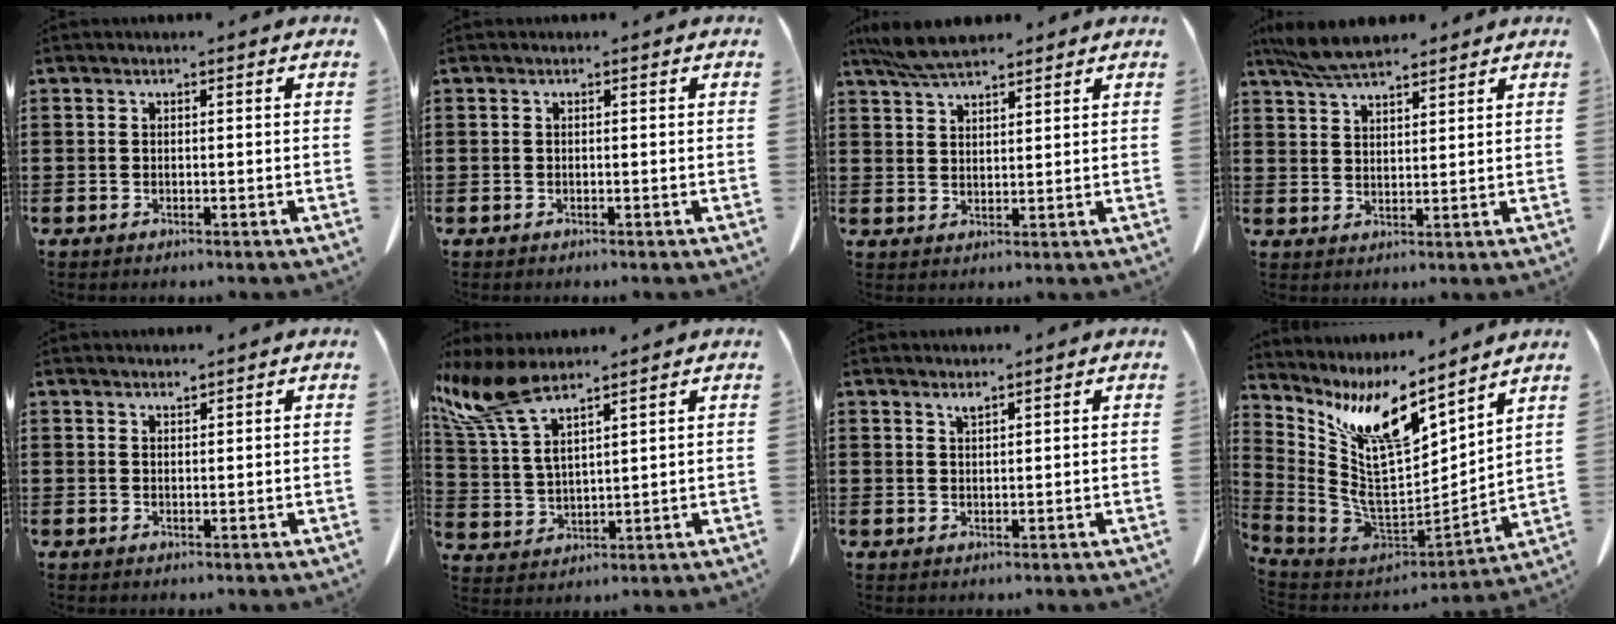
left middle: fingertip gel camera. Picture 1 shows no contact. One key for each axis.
{"total": 0.0}
{"total": 5.3, "fx": 4.6, "fy": 1.1, "fz": 2.5, "tx": -0.061, "ty": -0.009, "tz": 0.086}
{"total": 5.7, "fx": 4.9, "fy": 1.2, "fz": 2.6, "tx": -0.065, "ty": -0.011, "tz": 0.092}
{"total": 1.1, "fx": 1.1, "fy": 0.0, "fz": 0.2, "tx": -0.006, "ty": -0.003, "tz": 0.022}
{"total": 9.6, "fx": 6.8, "fy": 2.8, "fz": 6.2, "tx": -0.161, "ty": -0.027, "tz": 0.121}
{"total": 1.4, "fx": 1.3, "fy": 0.0, "fz": 0.6, "tx": -0.014, "ty": -0.004, "tz": 0.026}
{"total": 12.7, "fx": 7.6, "fy": 4.3, "fz": 9.2, "tx": -0.209, "ty": -0.058, "tz": 0.134}